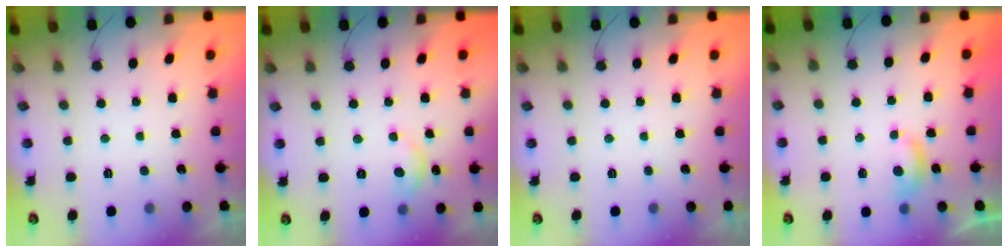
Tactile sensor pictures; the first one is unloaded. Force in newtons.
{"total": 4.5, "press": 4.5, "slide": 0.5}
{"total": 0.0}
{"total": 4.0, "press": 3.9, "slide": 0.5}